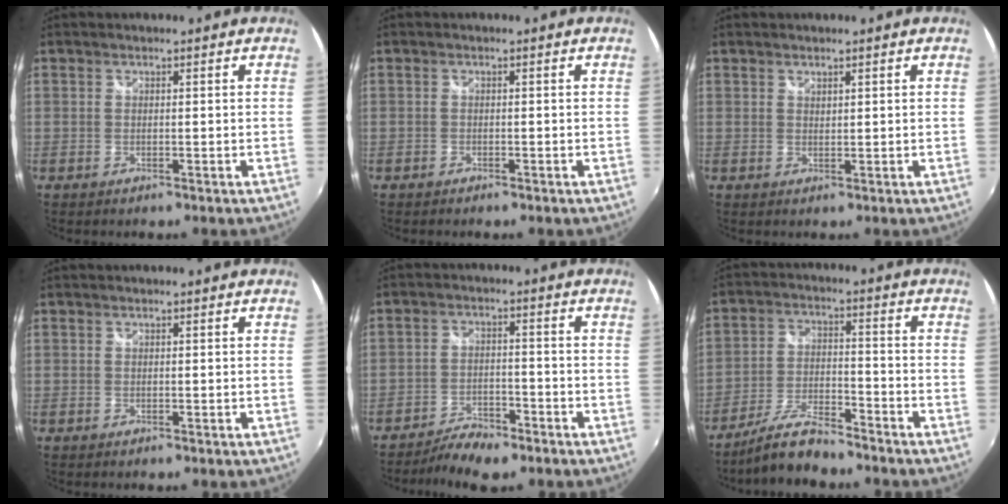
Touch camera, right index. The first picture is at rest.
{"total": 1.1, "force": [-0.9, 0.5, 0.4], "torque": [-0.012, -0.003, -0.016]}
{"total": 0.8, "force": [0.8, 0.2, 0.2], "torque": [-0.003, 0.001, 0.014]}
{"total": 0.0}
{"total": 7.5, "force": [-6.0, 2.6, 3.7], "torque": [-0.096, -0.006, -0.102]}
{"total": 8.2, "force": [-7.3, 1.7, 3.5], "torque": [-0.082, 0.006, -0.137]}